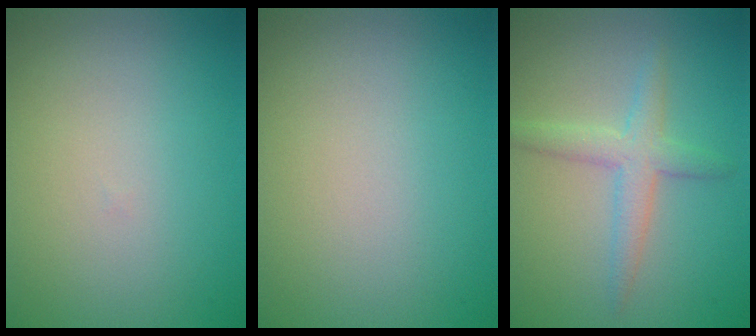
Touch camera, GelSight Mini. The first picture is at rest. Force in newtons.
{"total": 0.0}
{"total": 2.9, "press": 2.9, "slide": 0.1}